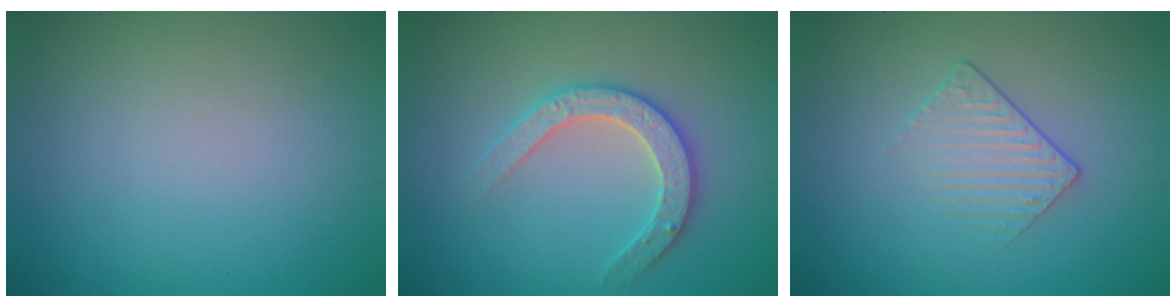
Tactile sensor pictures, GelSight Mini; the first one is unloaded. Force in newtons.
{"total": 2.8, "press": 2.7, "slide": 0.6}
{"total": 1.5, "press": 1.0, "slide": 1.1}